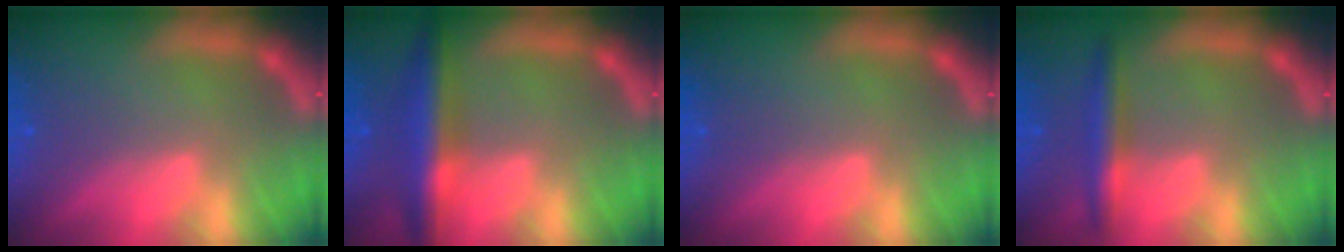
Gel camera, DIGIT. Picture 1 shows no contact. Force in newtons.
{"total": 5.9}
{"total": 0.0}
{"total": 3.5}